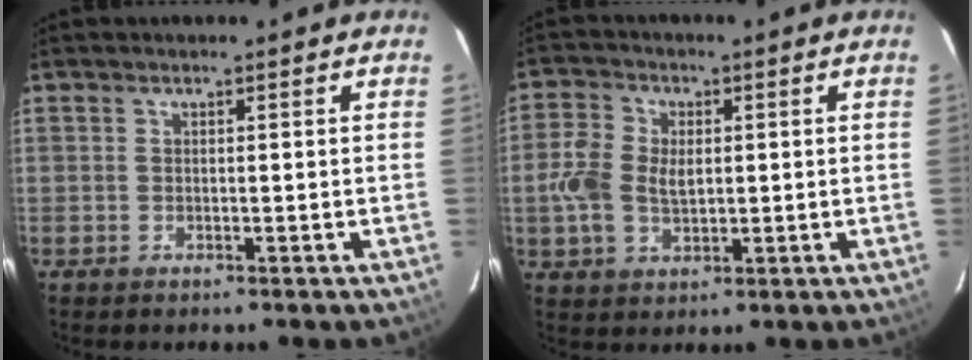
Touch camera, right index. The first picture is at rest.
{"total": 7.8, "force": [-0.2, 5.5, 5.6], "torque": [-0.125, 0.010, -0.006]}